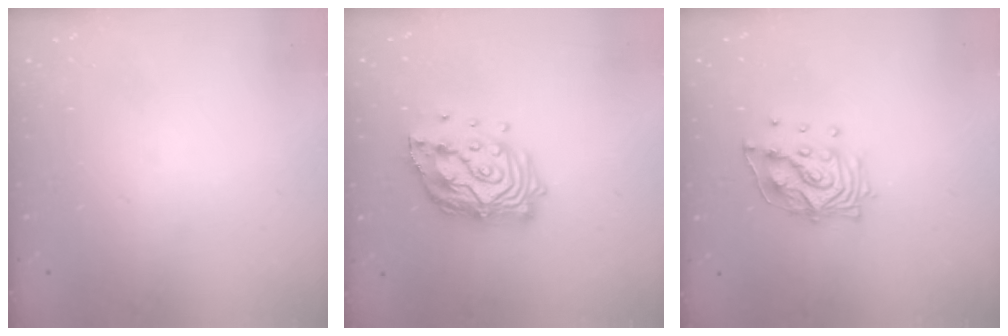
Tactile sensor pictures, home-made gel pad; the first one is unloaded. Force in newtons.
{"total": 17.0, "press": 16.9, "slide": 1.5}
{"total": 11.7, "press": 11.6, "slide": 1.4}